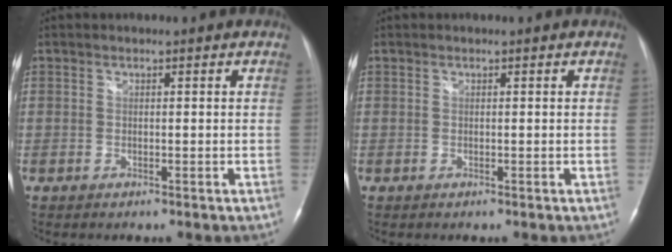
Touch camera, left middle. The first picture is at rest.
{"total": 0.0}